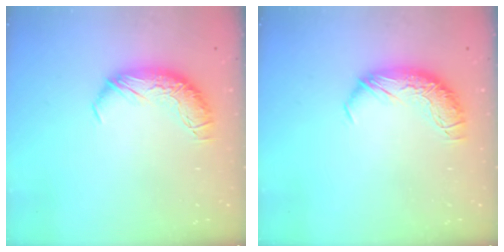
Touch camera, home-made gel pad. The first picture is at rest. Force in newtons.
{"total": 0.0}